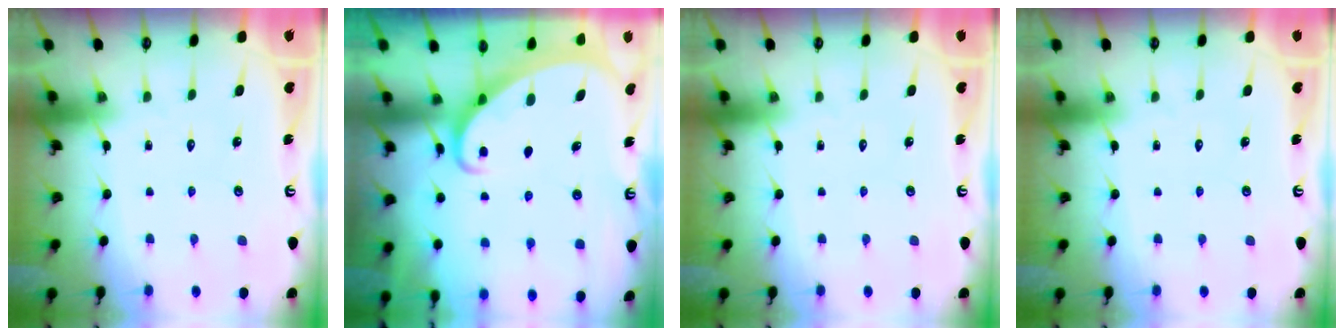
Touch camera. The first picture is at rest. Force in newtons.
{"total": 2.2, "press": 2.2, "slide": 0.3}
{"total": 0.0}
{"total": 0.0}